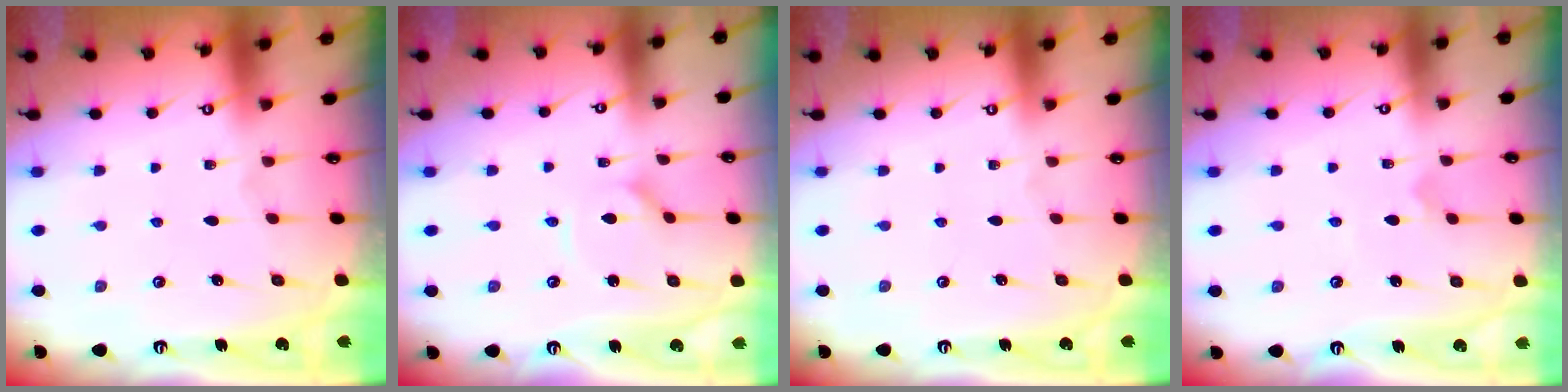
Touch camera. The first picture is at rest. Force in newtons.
{"total": 2.1, "press": 2.1, "slide": 0.3}
{"total": 0.0}
{"total": 4.6, "press": 4.6, "slide": 0.4}